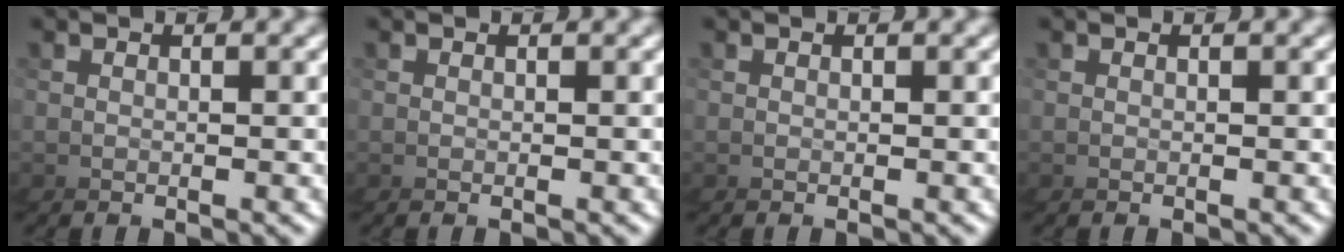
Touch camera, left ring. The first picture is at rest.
{"total": 0.0}
{"total": 0.0}
{"total": 0.0}